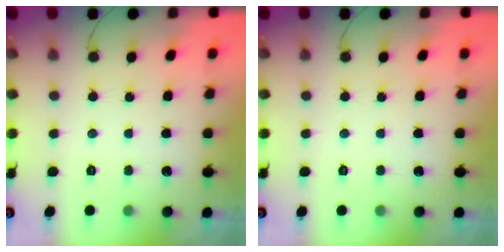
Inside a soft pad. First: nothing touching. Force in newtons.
{"total": 0.0}